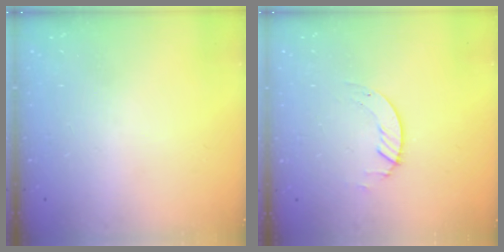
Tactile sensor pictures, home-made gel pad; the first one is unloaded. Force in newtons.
{"total": 1.3, "press": 1.2, "slide": 0.1}